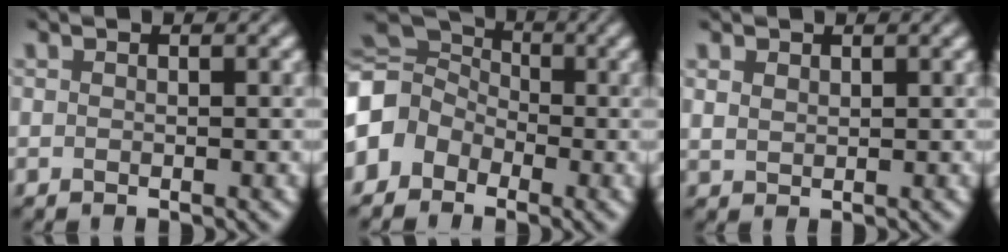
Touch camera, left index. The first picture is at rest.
{"total": 6.6, "force": [-1.7, 5.6, 3.1], "torque": [-0.051, 0.013, -0.050]}
{"total": 1.3, "force": [1.0, 0.7, 0.3], "torque": [-0.009, 0.002, 0.024]}